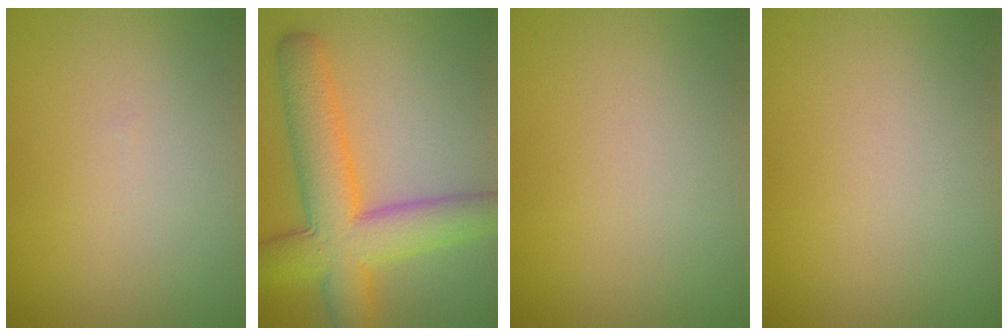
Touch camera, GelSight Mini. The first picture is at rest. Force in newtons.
{"total": 9.3, "press": 9.3, "slide": 0.3}
{"total": 0.0}
{"total": 0.0}